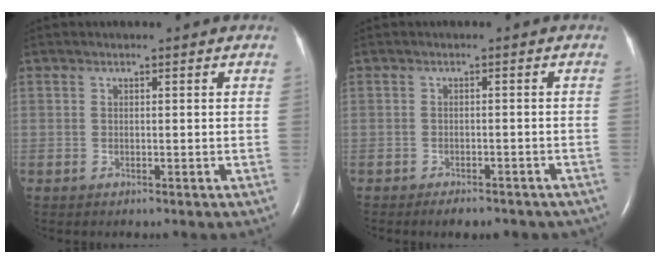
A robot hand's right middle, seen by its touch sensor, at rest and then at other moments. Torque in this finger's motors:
{"motor_torque": [0.14, -0.13, 0.04, 0.01]}